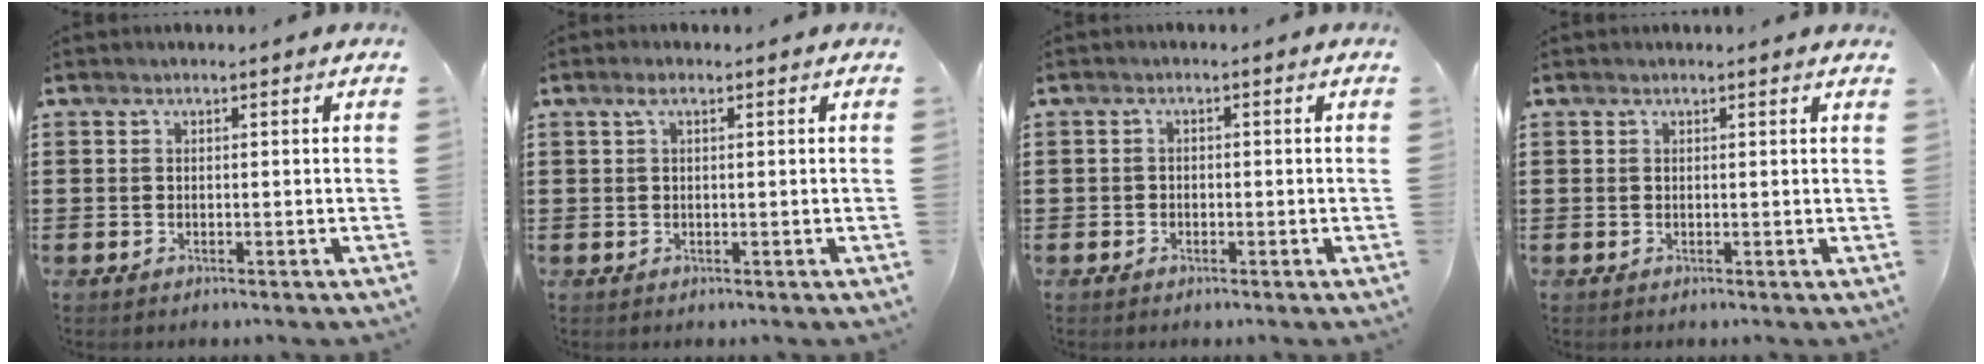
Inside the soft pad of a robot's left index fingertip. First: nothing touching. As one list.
[{"total": 1.5, "force": [0.5, 0.5, 1.3], "torque": [-0.027, 0.004, 0.009]}, {"total": 1.0, "force": [-0.6, 0.7, 0.1], "torque": [-0.006, 0.001, -0.014]}, {"total": 0.5, "force": [0.4, 0.0, 0.3], "torque": [-0.006, -0.001, 0.009]}]